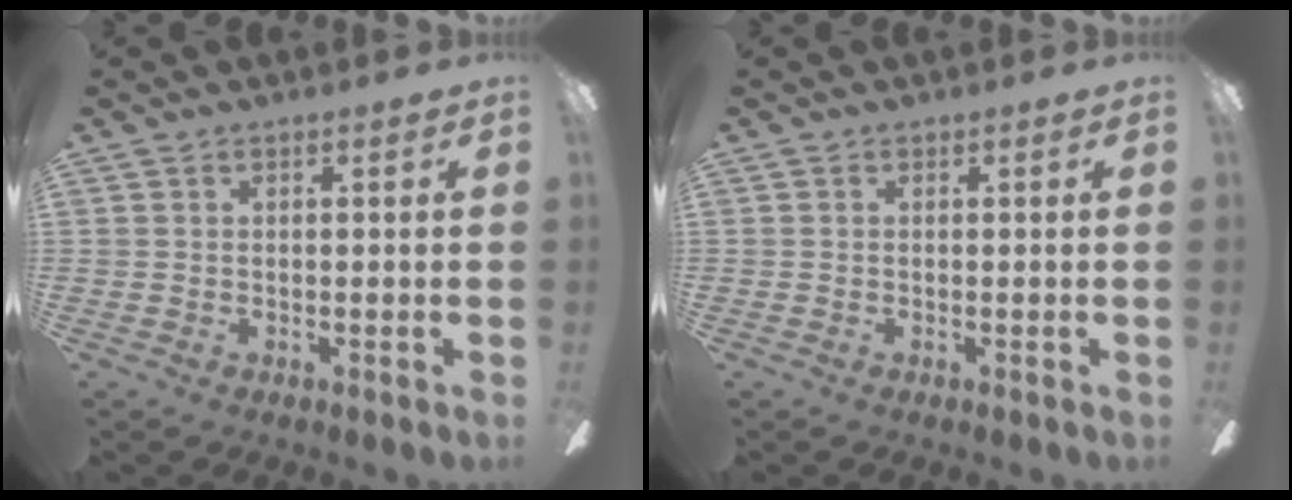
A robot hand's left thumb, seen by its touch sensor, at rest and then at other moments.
{"total": 0.0}